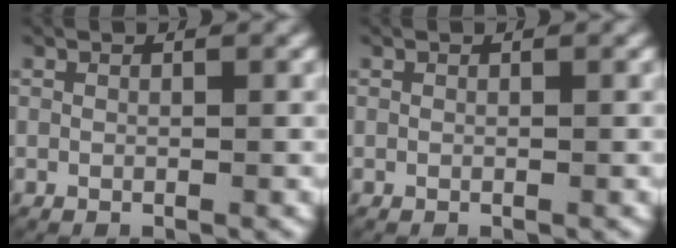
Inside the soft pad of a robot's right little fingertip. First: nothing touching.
{"total": 0.0}